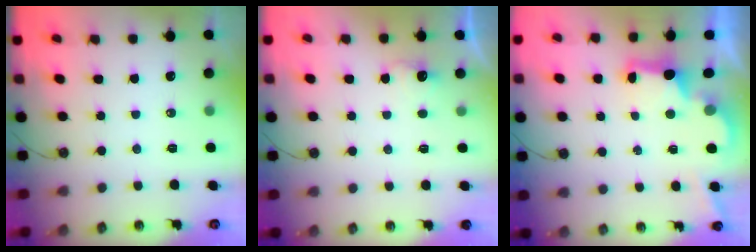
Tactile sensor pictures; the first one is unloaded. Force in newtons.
{"total": 2.9, "press": 2.8, "slide": 0.9}
{"total": 2.9, "press": 2.7, "slide": 0.9}